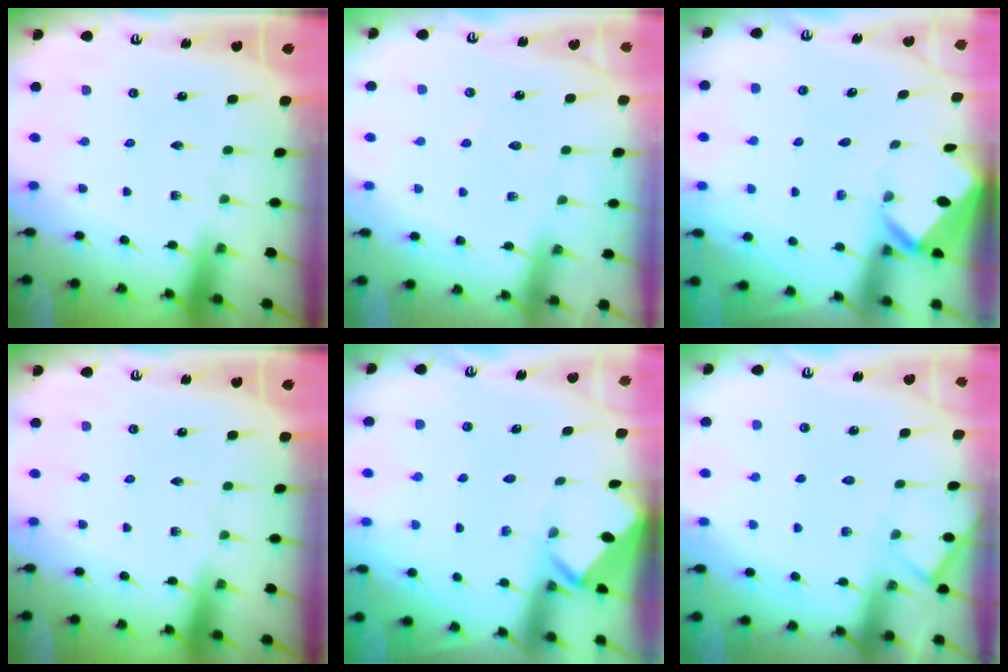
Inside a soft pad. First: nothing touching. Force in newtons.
{"total": 4.9, "press": 4.9, "slide": 0.7}
{"total": 3.2, "press": 3.2, "slide": 0.2}
{"total": 0.0}
{"total": 3.4, "press": 3.4, "slide": 0.1}
{"total": 3.9, "press": 3.8, "slide": 0.5}